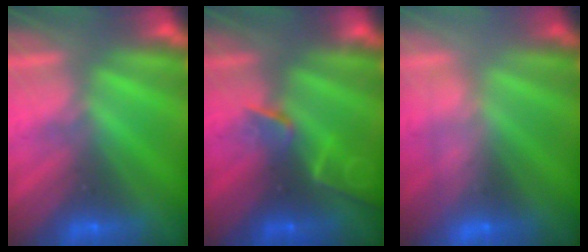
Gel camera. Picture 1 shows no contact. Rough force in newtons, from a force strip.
{"total": 2.1}
{"total": 2.4}